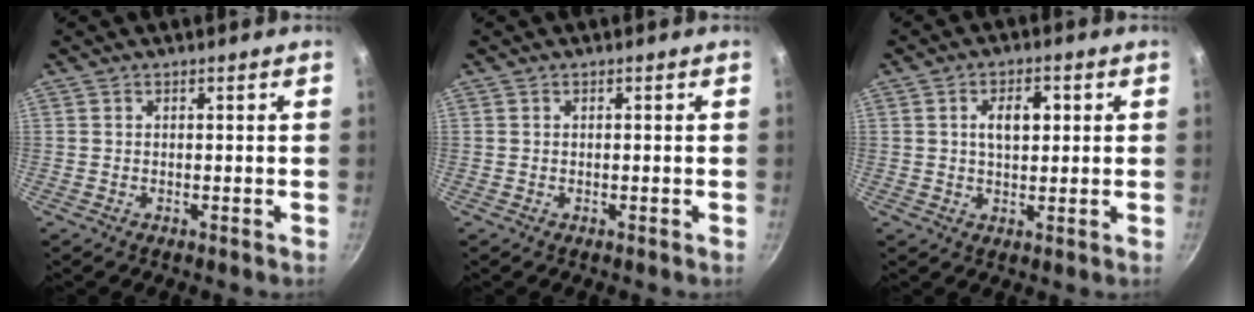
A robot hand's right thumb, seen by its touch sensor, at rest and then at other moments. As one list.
[{"total": 0.0}, {"total": 5.8, "force": [1.3, 3.3, 4.6], "torque": [-0.065, 0.003, 0.020]}]